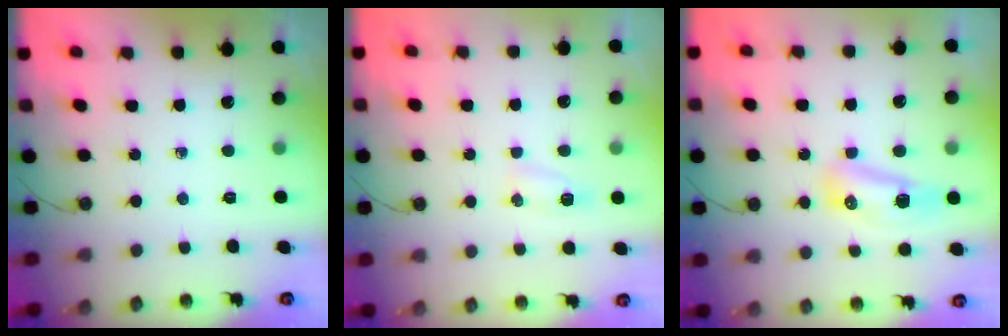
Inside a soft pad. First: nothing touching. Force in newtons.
{"total": 4.6, "press": 4.6, "slide": 0.5}
{"total": 8.8, "press": 8.5, "slide": 2.2}